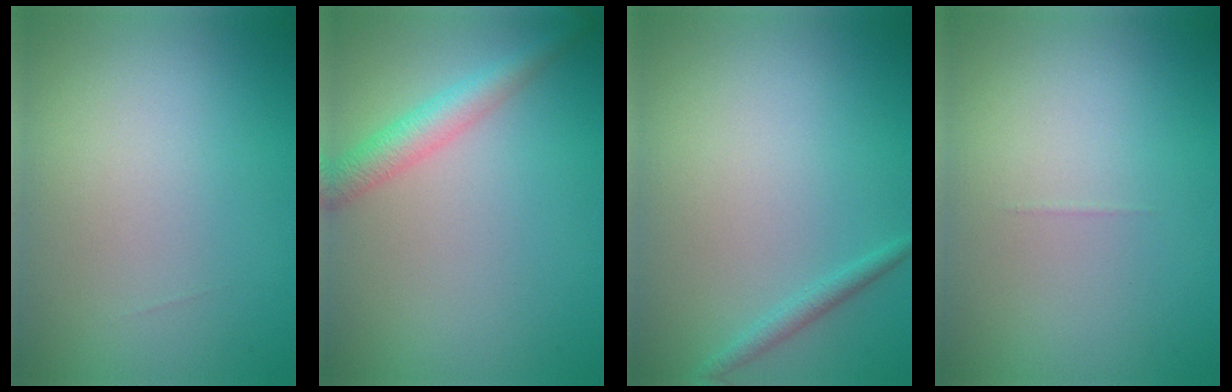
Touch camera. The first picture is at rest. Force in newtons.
{"total": 3.1, "press": 3.1, "slide": 0.0}
{"total": 1.2, "press": 1.2, "slide": 0.1}
{"total": 0.0}